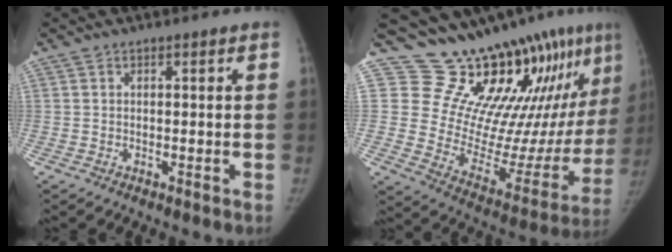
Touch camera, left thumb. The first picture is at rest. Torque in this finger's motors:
{"motor_torque": [0.32, 0.34, -0.29, -0.49, -0.18]}